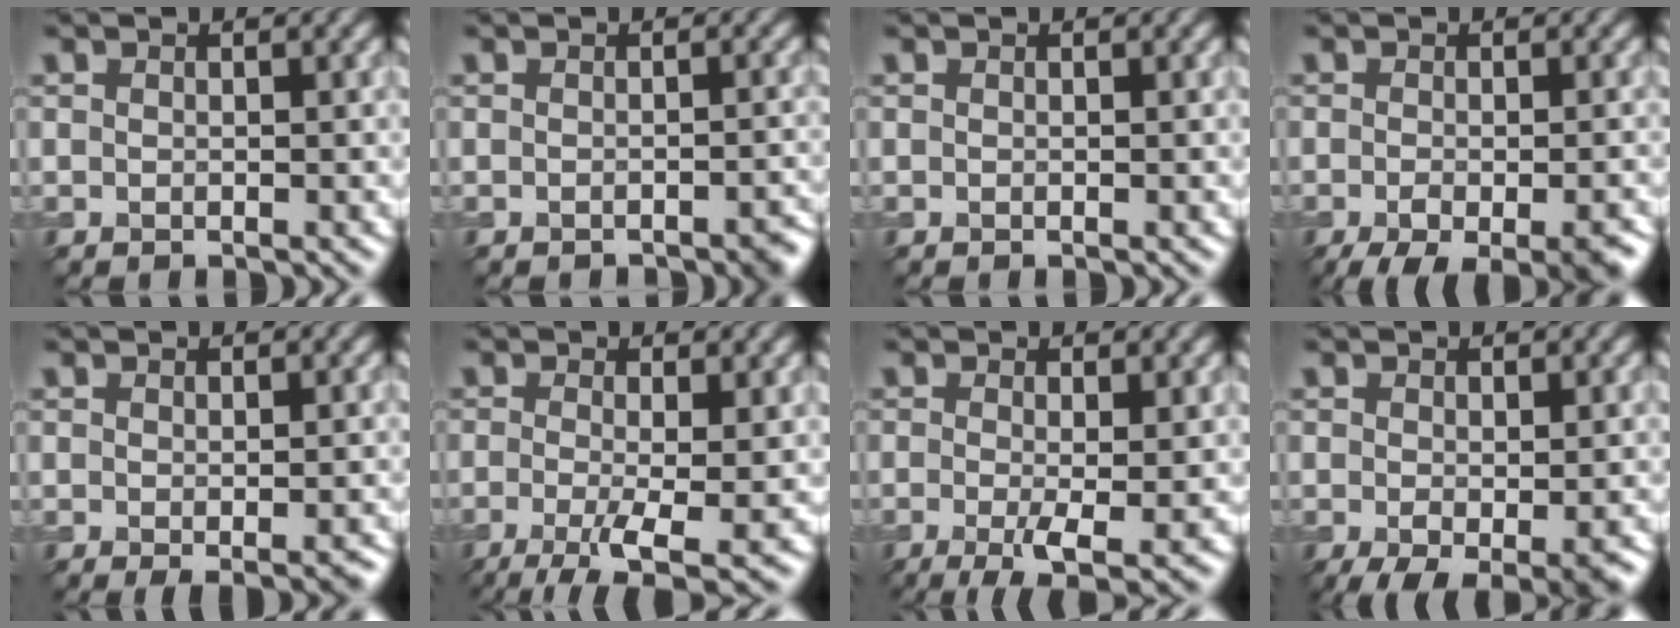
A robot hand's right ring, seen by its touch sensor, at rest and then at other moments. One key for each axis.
{"total": 1.9, "fx": -1.7, "fy": 0.3, "fz": 0.7, "tx": -0.002, "ty": 0.001, "tz": -0.018}
{"total": 0.0}
{"total": 6.8, "fx": -4.0, "fy": 2.3, "fz": 5.0, "tx": -0.074, "ty": -0.017, "tz": -0.057}
{"total": 1.9, "fx": -0.5, "fy": 0.4, "fz": 1.8, "tx": -0.022, "ty": -0.007, "tz": -0.006}
{"total": 6.2, "fx": -2.2, "fy": 1.7, "fz": 5.6, "tx": -0.097, "ty": -0.015, "tz": -0.038}
{"total": 4.3, "fx": -1.0, "fy": 1.0, "fz": 4.0, "tx": -0.077, "ty": -0.014, "tz": -0.017}
{"total": 4.0, "fx": -1.7, "fy": 1.5, "fz": 3.3, "tx": -0.054, "ty": -0.013, "tz": -0.021}